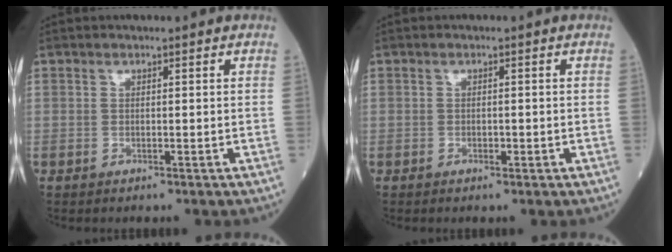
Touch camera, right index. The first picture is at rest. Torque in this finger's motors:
{"motor_torque": [-0.24, 0.13, -0.06, -0.01]}